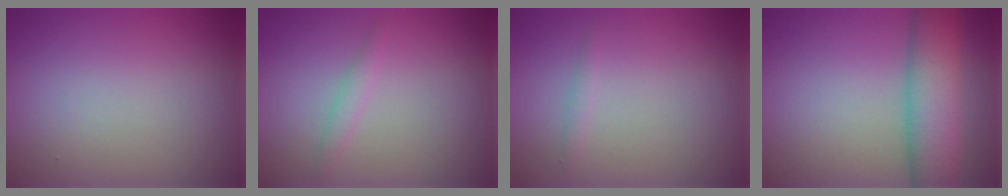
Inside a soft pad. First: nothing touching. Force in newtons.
{"total": 1.1, "press": 1.1, "slide": 0.1}
{"total": 0.6, "press": 0.6, "slide": 0.0}
{"total": 7.6, "press": 7.6, "slide": 0.1}